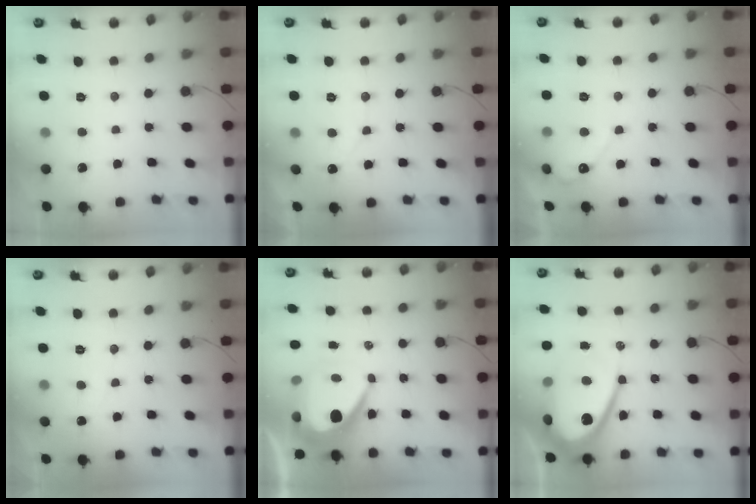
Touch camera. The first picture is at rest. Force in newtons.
{"total": 3.5, "press": 3.5, "slide": 0.2}
{"total": 4.5, "press": 4.4, "slide": 0.2}
{"total": 1.9, "press": 1.9, "slide": 0.2}
{"total": 11.9, "press": 11.8, "slide": 1.1}
{"total": 17.2, "press": 17.1, "slide": 1.5}